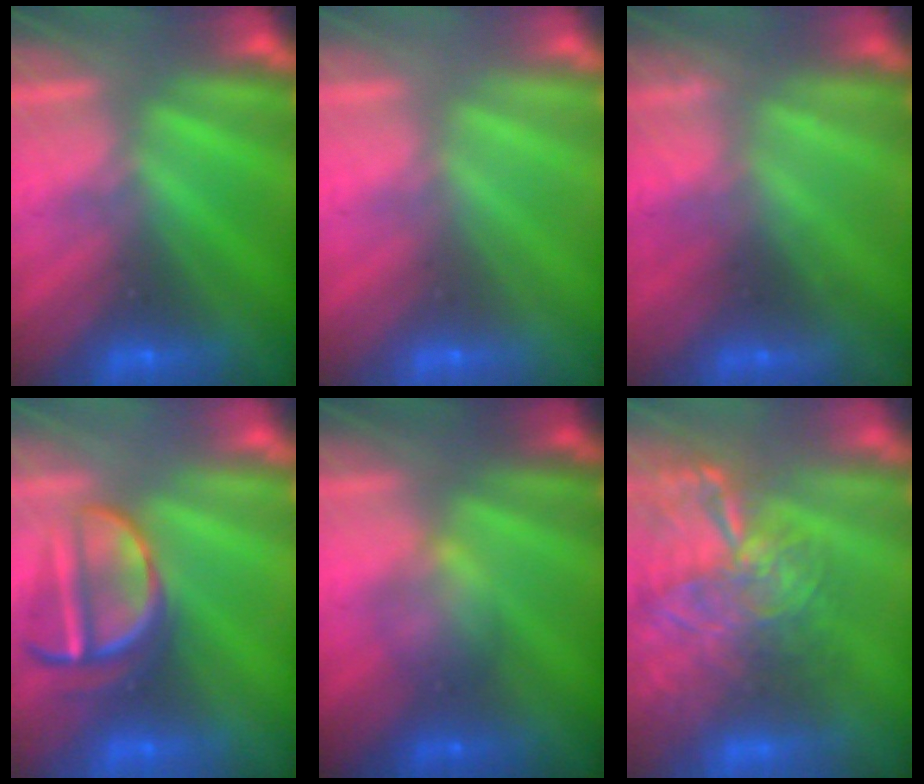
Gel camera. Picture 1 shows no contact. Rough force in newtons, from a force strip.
{"total": 3.3}
{"total": 2.1}
{"total": 3.6}
{"total": 2.1}
{"total": 7.9}